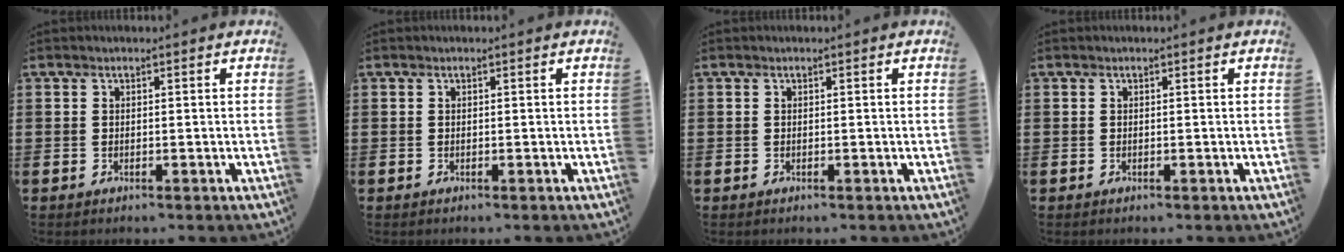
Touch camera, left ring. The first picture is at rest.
{"total": 0.0}
{"total": 0.0}
{"total": 0.0}